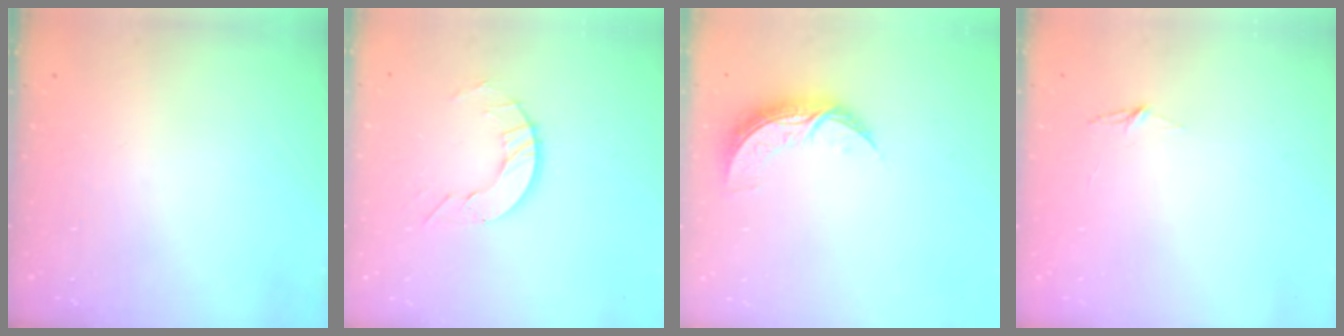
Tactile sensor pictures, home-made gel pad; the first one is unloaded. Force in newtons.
{"total": 7.1, "press": 7.0, "slide": 0.7}
{"total": 8.4, "press": 8.4, "slide": 0.4}
{"total": 3.8, "press": 3.8, "slide": 0.4}